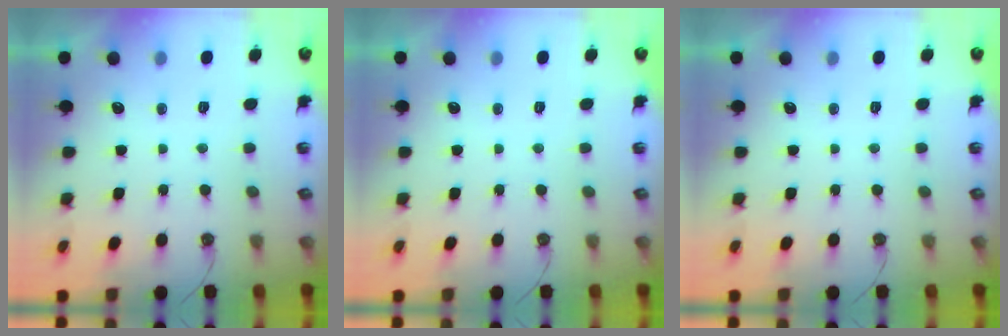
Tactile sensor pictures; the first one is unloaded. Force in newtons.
{"total": 0.0}
{"total": 0.0}